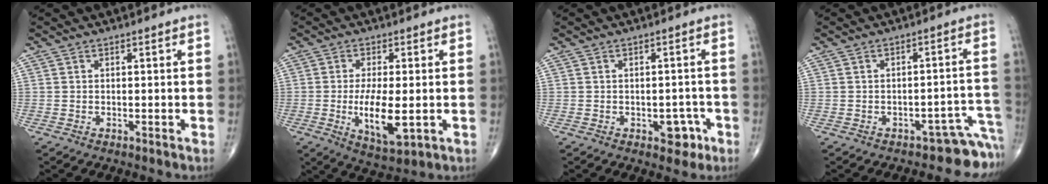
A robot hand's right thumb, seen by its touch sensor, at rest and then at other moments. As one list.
[{"total": 9.8, "force": [-1.5, 3.5, 9.0], "torque": [-0.160, -0.020, -0.020]}, {"total": 4.1, "force": [-1.8, 2.6, 2.5], "torque": [-0.009, 0.014, -0.020]}, {"total": 5.9, "force": [-4.9, 2.9, 1.4], "torque": [0.032, 0.090, -0.062]}]